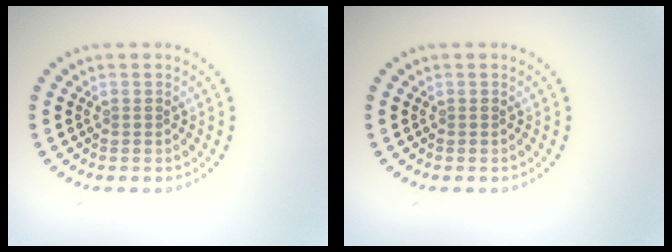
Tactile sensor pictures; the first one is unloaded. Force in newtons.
{"total": 0.0}